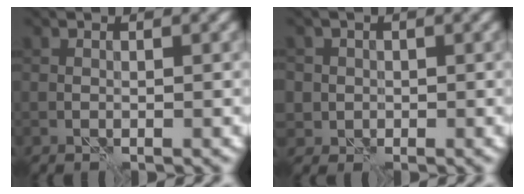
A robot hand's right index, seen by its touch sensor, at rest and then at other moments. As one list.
[{"total": 2.6, "force": [0.2, 2.5, 0.6], "torque": [0.004, 0.011, -0.005]}]